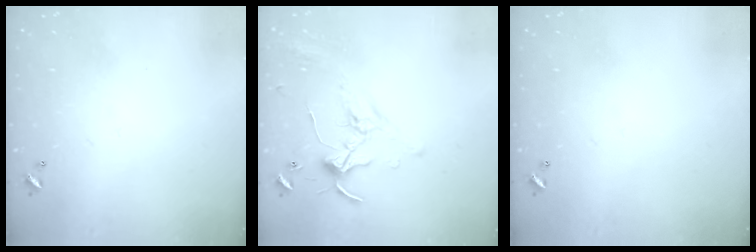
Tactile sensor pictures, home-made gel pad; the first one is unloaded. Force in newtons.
{"total": 0.9, "press": 0.8, "slide": 0.4}
{"total": 0.0}